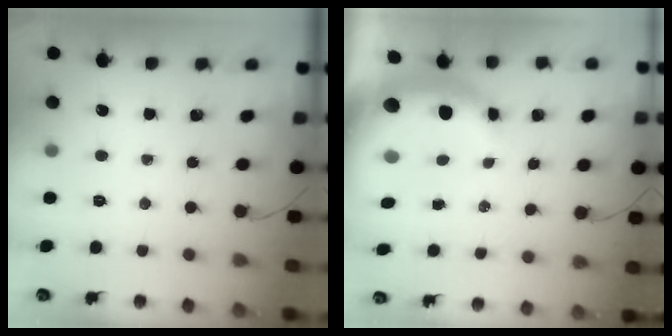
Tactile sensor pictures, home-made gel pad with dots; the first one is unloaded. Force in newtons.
{"total": 10.0, "press": 9.9, "slide": 1.8}